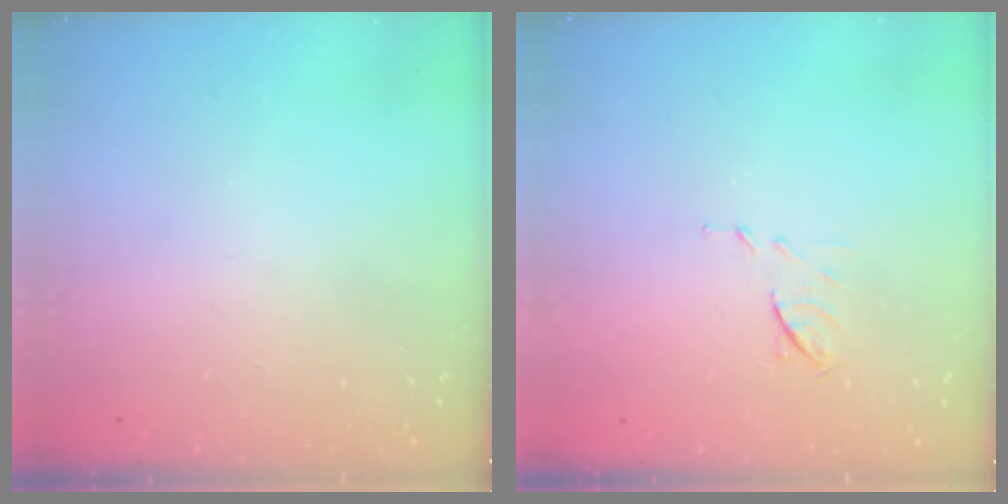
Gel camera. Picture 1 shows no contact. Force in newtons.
{"total": 6.2, "press": 6.2, "slide": 0.9}